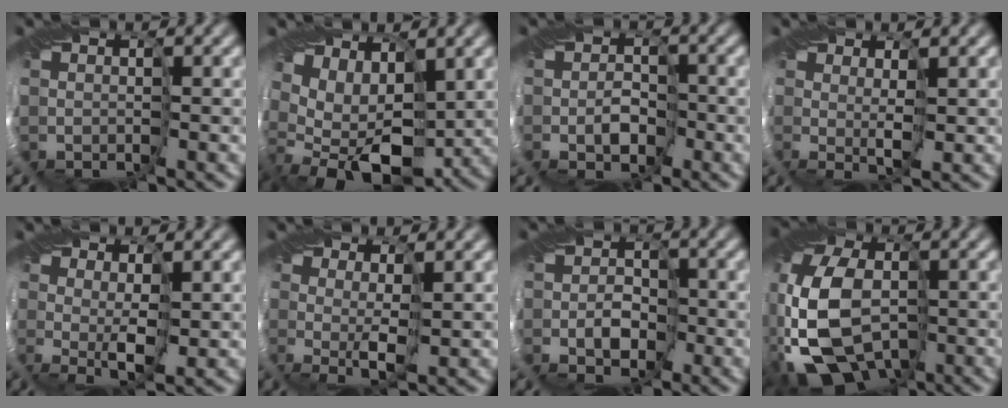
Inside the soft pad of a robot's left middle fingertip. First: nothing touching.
{"total": 8.6, "force": [0.4, 5.4, 6.7], "torque": [-0.139, -0.019, 0.013]}
{"total": 1.9, "force": [-1.3, 1.2, 0.7], "torque": [0.005, 0.000, -0.021]}
{"total": 1.8, "force": [1.2, -1.3, -0.2], "torque": [0.000, -0.003, 0.025]}
{"total": 1.5, "force": [1.1, -1.0, 0.5], "torque": [-0.013, -0.003, 0.021]}
{"total": 1.8, "force": [1.0, -1.4, 0.2], "torque": [-0.007, -0.005, 0.021]}
{"total": 1.9, "force": [-1.1, 1.5, 0.6], "torque": [0.011, 0.002, -0.021]}
{"total": 12.2, "force": [-4.4, 7.5, 8.6], "torque": [-0.194, -0.038, -0.065]}